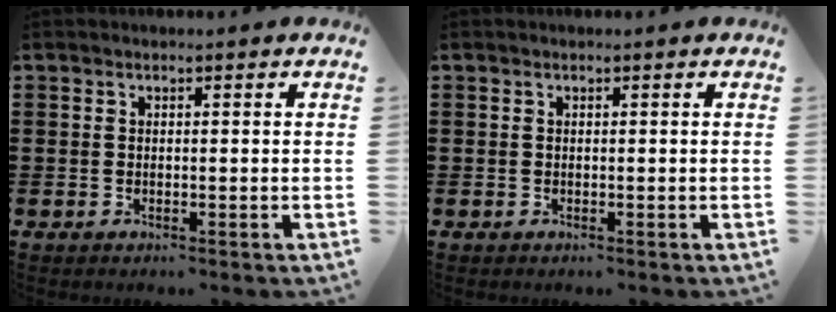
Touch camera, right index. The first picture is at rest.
{"total": 0.0}